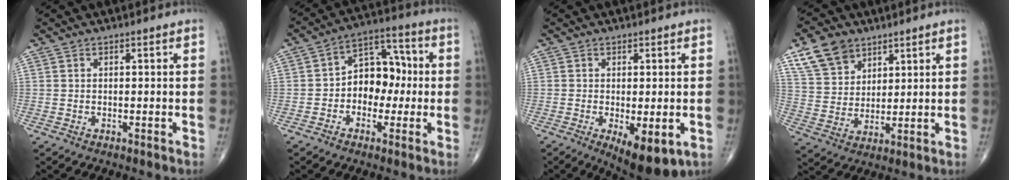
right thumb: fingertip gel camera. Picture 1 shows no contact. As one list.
[{"total": 10.4, "force": [-0.8, 7.5, 7.1], "torque": [-0.066, 0.041, -0.024]}, {"total": 9.2, "force": [-3.1, 3.5, 7.9], "torque": [-0.111, -0.018, -0.038]}, {"total": 9.8, "force": [6.2, 6.5, 4.0], "torque": [-0.056, -0.023, 0.123]}]